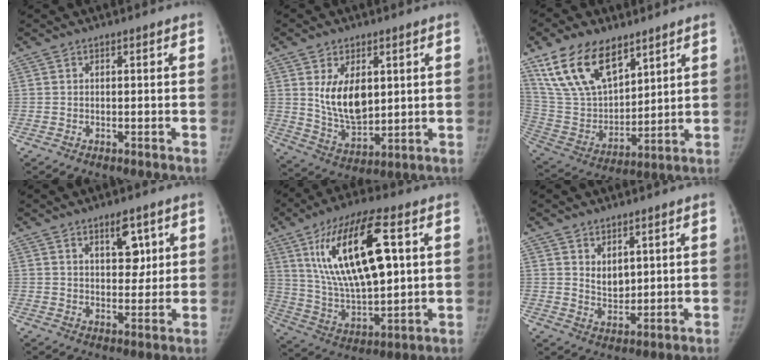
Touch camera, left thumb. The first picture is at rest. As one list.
[{"total": 11.1, "force": [2.7, 6.5, 8.5], "torque": [-0.123, -0.024, 0.066]}, {"total": 18.3, "force": [11.4, 9.6, 10.6], "torque": [-0.164, -0.046, 0.230]}, {"total": 6.2, "force": [3.0, 3.1, 4.5], "torque": [-0.043, -0.019, 0.046]}, {"total": 22.1, "force": [6.8, 8.4, 19.2], "torque": [-0.337, -0.012, 0.125]}, {"total": 4.3, "force": [2.1, 2.6, 2.7], "torque": [-0.030, -0.022, 0.047]}]